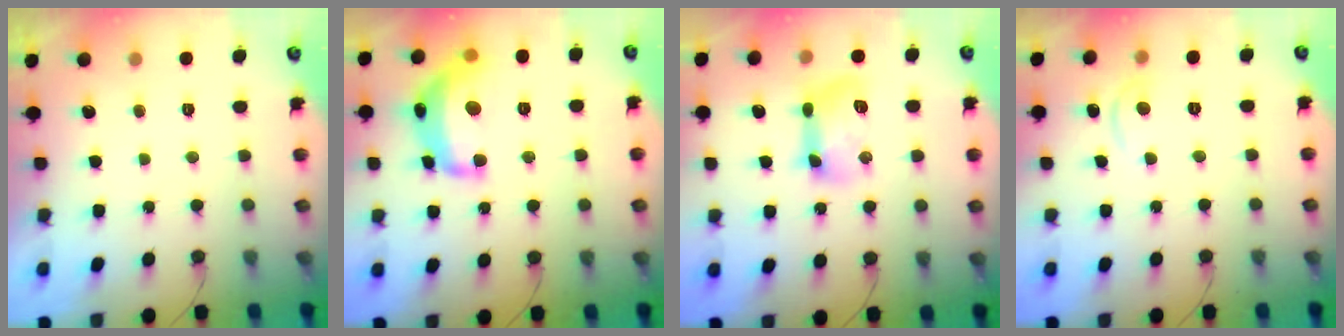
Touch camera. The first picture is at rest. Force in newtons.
{"total": 16.4, "press": 16.4, "slide": 1.0}
{"total": 10.5, "press": 10.5, "slide": 1.3}
{"total": 2.9, "press": 2.8, "slide": 0.3}